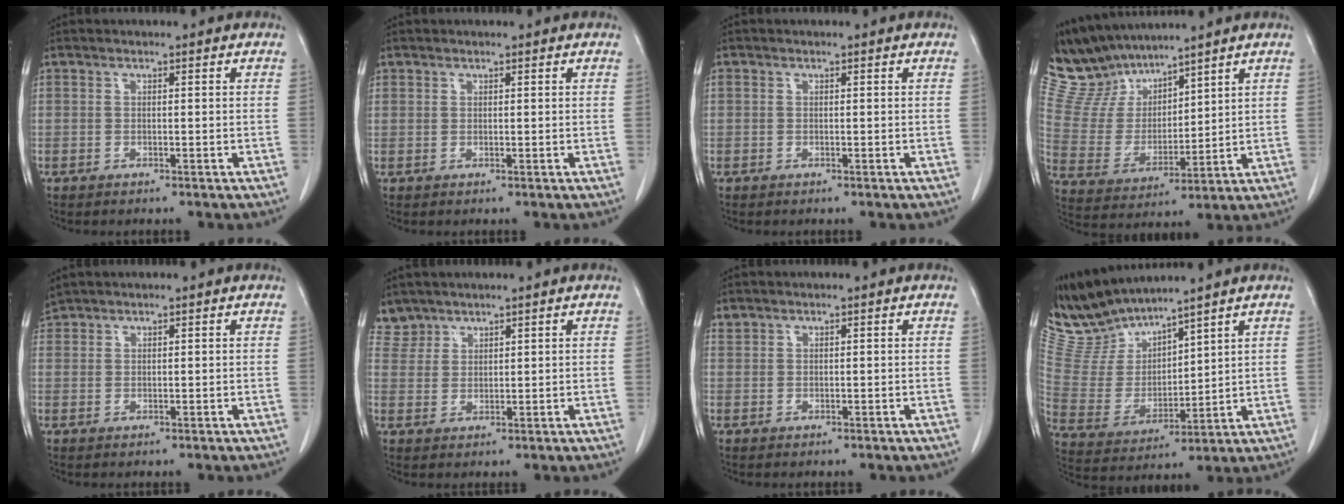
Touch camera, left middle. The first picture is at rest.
{"total": 0.8, "force": [0.5, 0.6, 0.0], "torque": [0.005, 0.001, 0.008]}
{"total": 0.0}
{"total": 10.7, "force": [10.1, 3.0, 1.7], "torque": [-0.058, 0.011, 0.218]}
{"total": 1.6, "force": [1.6, 0.1, -0.1], "torque": [-0.010, 0.013, 0.037]}
{"total": 3.5, "force": [3.2, 1.5, -0.5], "torque": [0.015, 0.008, 0.068]}
{"total": 0.7, "force": [0.7, 0.2, 0.0], "torque": [-0.003, 0.004, 0.016]}
{"total": 9.4, "force": [9.3, 0.8, 1.0], "torque": [-0.048, -0.001, 0.211]}